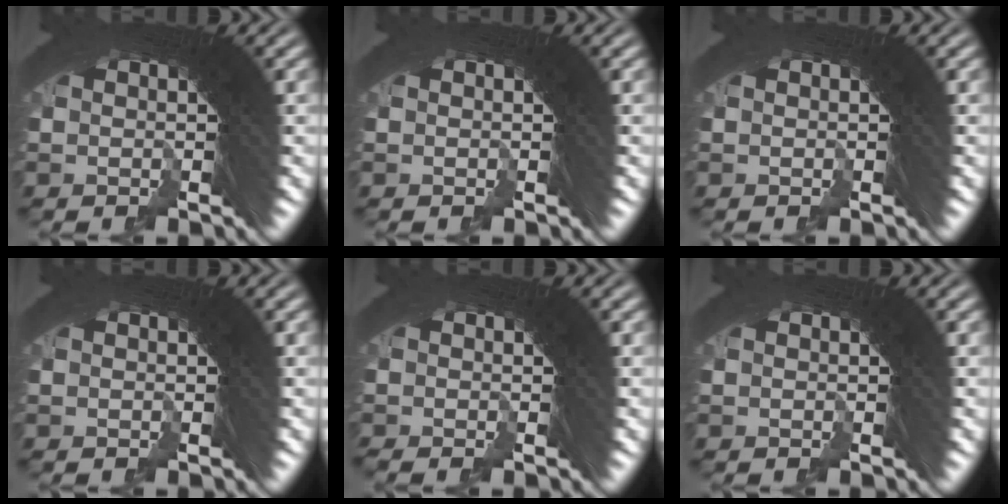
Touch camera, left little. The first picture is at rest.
{"total": 0.0}
{"total": 0.0}
{"total": 0.0}
{"total": 0.6, "force": [-0.6, 0.0, 0.1], "torque": [0.009, 0.002, -0.013]}
{"total": 0.0}